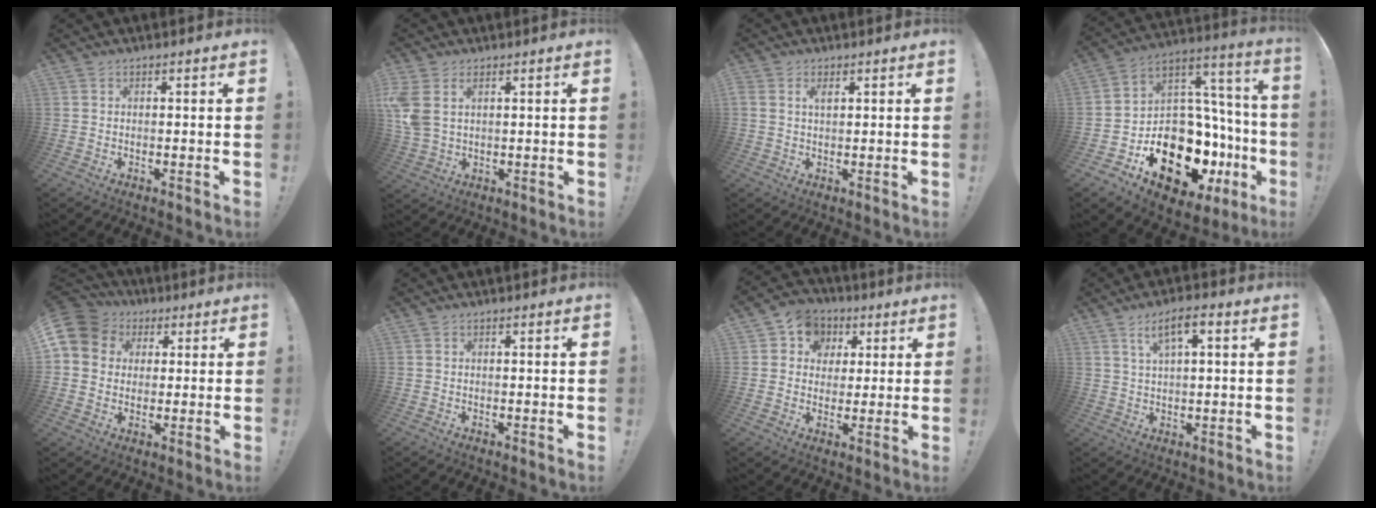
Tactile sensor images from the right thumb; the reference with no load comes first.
{"total": 6.3, "force": [2.6, 4.0, 4.2], "torque": [-0.089, -0.013, 0.049]}
{"total": 1.8, "force": [1.0, 0.8, 1.3], "torque": [-0.024, 0.000, 0.017]}
{"total": 21.3, "force": [-11.5, 12.1, 13.3], "torque": [-0.203, 0.035, -0.163]}
{"total": 10.4, "force": [2.9, 9.1, 4.2], "torque": [-0.067, -0.006, 0.061]}
{"total": 0.0}
{"total": 8.8, "force": [2.1, 8.2, 2.4], "torque": [-0.032, -0.003, 0.045]}
{"total": 6.3, "force": [2.6, 1.7, 5.5], "torque": [-0.089, 0.000, 0.040]}